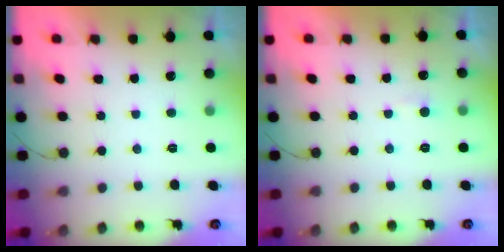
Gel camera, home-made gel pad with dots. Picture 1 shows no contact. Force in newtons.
{"total": 3.6, "press": 3.6, "slide": 0.4}